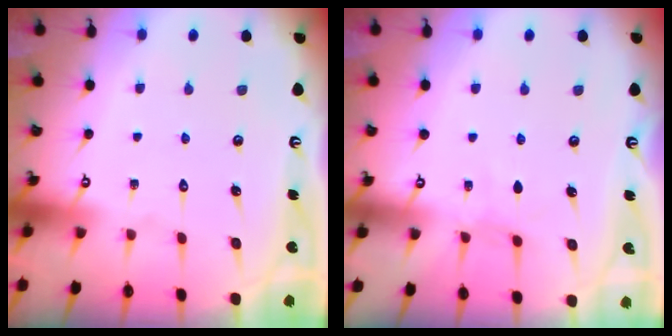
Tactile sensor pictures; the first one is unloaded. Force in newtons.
{"total": 2.9, "press": 2.8, "slide": 0.4}